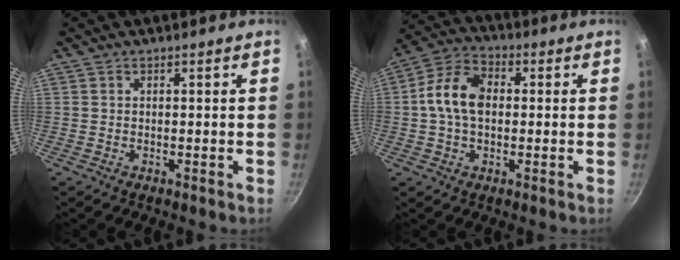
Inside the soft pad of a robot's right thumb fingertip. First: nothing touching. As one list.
[{"total": 10.7, "force": [0.5, 7.2, 8.0], "torque": [-0.135, 0.026, -0.007]}]